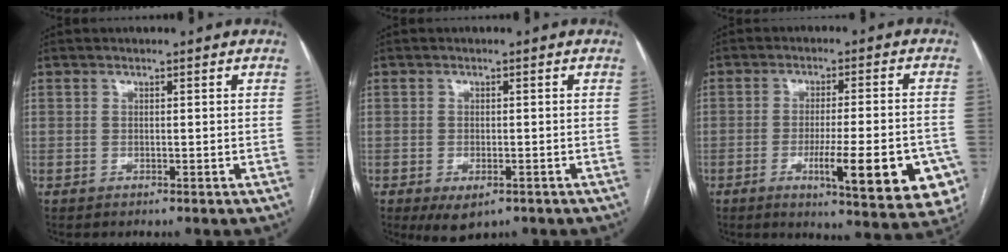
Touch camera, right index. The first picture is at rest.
{"total": 4.2, "force": [-2.3, 2.0, 2.8], "torque": [-0.045, -0.006, -0.026]}
{"total": 16.3, "force": [-5.9, 2.8, 14.9], "torque": [-0.143, -0.006, -0.069]}